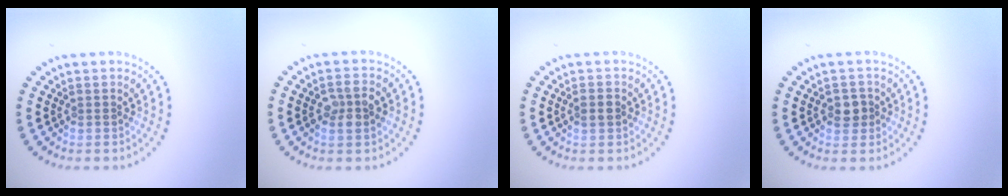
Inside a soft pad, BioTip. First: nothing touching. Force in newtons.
{"total": 2.5, "press": 2.4, "slide": 0.4}
{"total": 1.2, "press": 1.2, "slide": 0.2}
{"total": 1.7, "press": 1.7, "slide": 0.5}